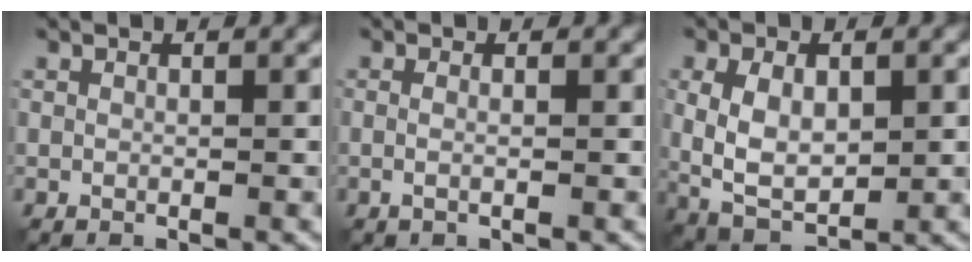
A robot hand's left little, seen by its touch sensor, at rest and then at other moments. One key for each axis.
{"total": 1.1, "fx": 0.0, "fy": 0.4, "fz": 1.0, "tx": -0.018, "ty": -0.004, "tz": -0.003}
{"total": 6.5, "fx": 0.1, "fy": 3.8, "fz": 5.3, "tx": -0.113, "ty": -0.003, "tz": 0.007}